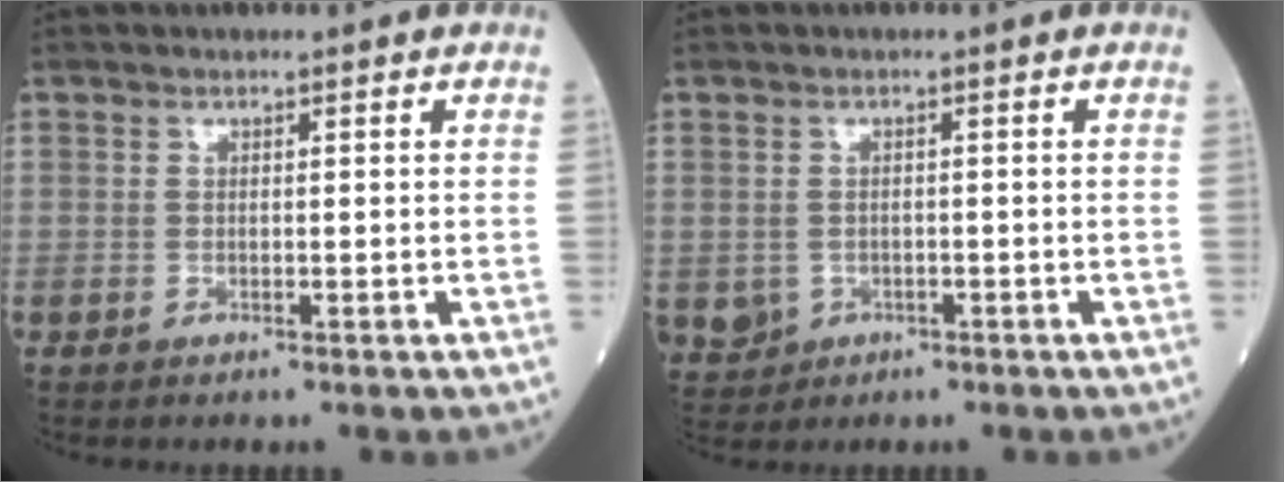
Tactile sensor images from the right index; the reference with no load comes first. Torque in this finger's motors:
{"motor_torque": [0.19, -0.16, 0.04, 0.01]}